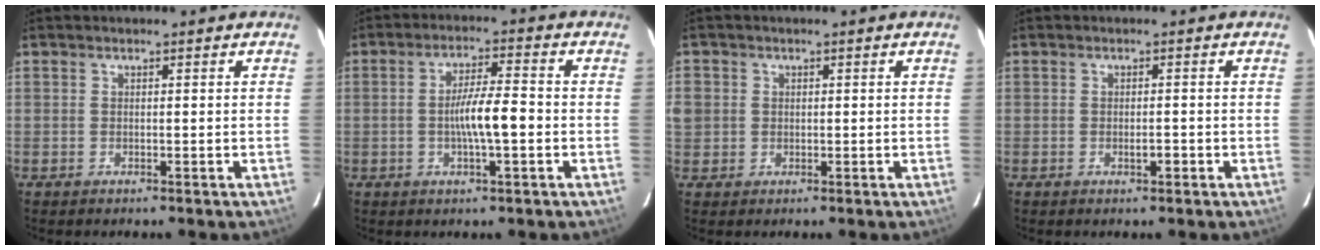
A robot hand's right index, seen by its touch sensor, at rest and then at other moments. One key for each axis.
{"total": 6.6, "fx": -1.2, "fy": 0.7, "fz": 6.5, "tx": -0.121, "ty": 0.006, "tz": -0.022}
{"total": 5.3, "fx": 0.6, "fy": 4.9, "fz": 1.9, "tx": -0.070, "ty": 0.014, "tz": 0.018}
{"total": 1.5, "fx": -0.6, "fy": 0.5, "fz": 1.3, "tx": -0.022, "ty": 0.001, "tz": -0.009}